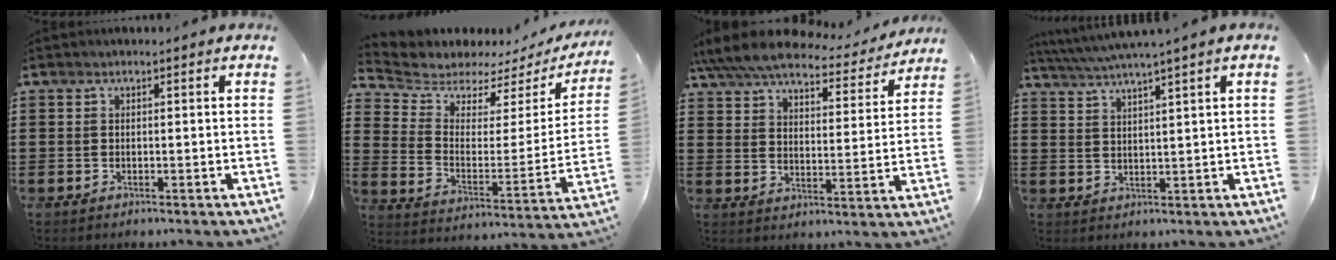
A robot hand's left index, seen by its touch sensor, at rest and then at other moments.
{"total": 4.7, "force": [4.3, 1.7, 0.6], "torque": [-0.046, -0.038, 0.069]}
{"total": 7.2, "force": [6.6, 0.9, 2.6], "torque": [-0.081, -0.038, 0.115]}
{"total": 3.1, "force": [2.7, -0.8, 1.4], "torque": [-0.036, -0.013, 0.045]}